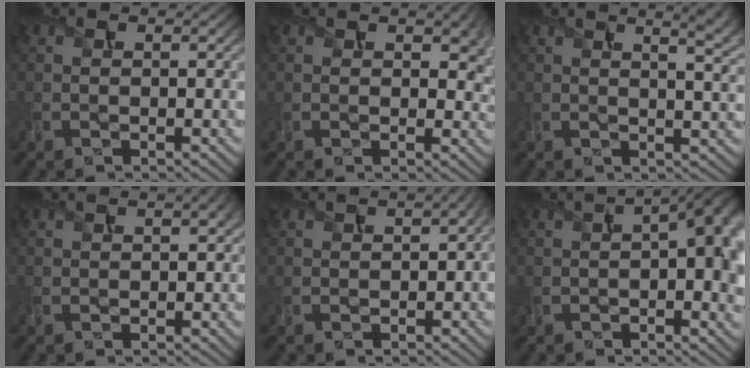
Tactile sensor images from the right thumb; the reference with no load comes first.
{"total": 5.4, "force": [1.6, 3.0, 4.2], "torque": [-0.066, -0.002, 0.028]}
{"total": 8.5, "force": [4.4, 3.1, 6.6], "torque": [-0.077, 0.034, 0.045]}
{"total": 2.3, "force": [0.7, 1.0, 2.0], "torque": [-0.027, 0.006, 0.009]}
{"total": 3.5, "force": [0.0, 1.6, 3.1], "torque": [-0.042, -0.001, 0.004]}
{"total": 11.4, "force": [0.8, 5.3, 10.1], "torque": [-0.157, -0.006, 0.022]}